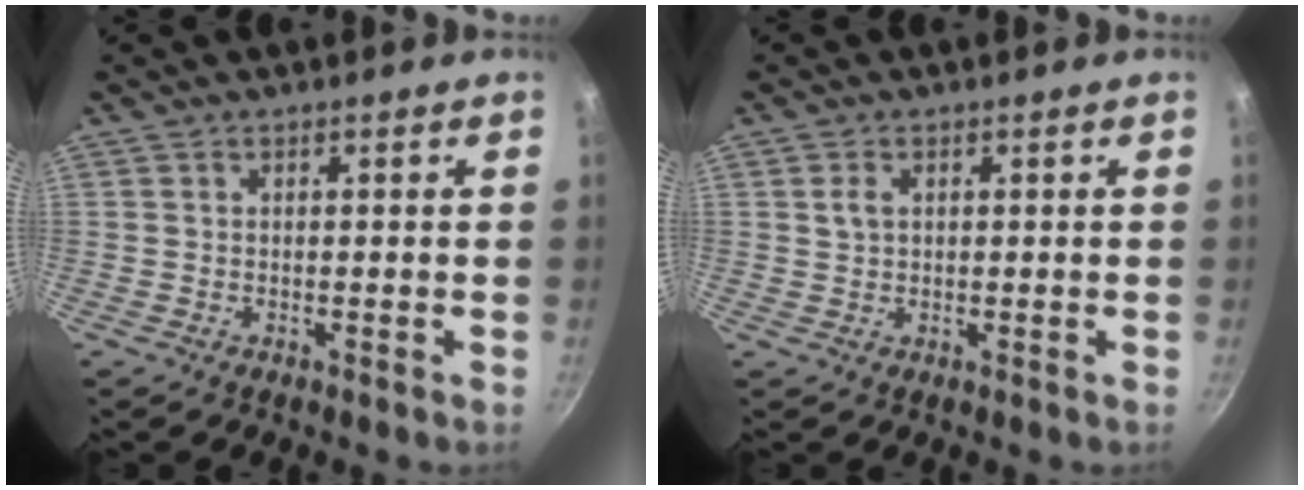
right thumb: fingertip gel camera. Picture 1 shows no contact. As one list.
[{"total": 2.0, "force": [0.6, 1.3, 1.4], "torque": [-0.026, 0.001, 0.012]}]